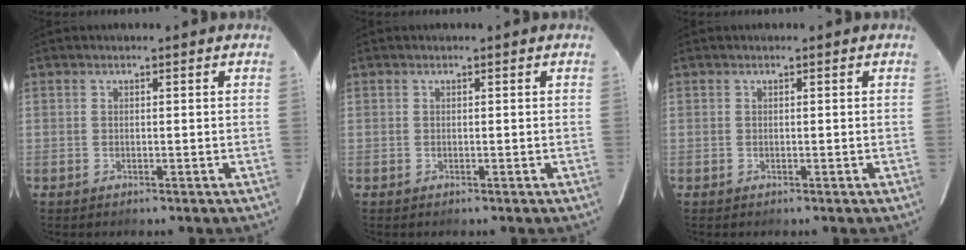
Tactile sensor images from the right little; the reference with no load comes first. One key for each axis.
{"total": 0.0}
{"total": 0.0}